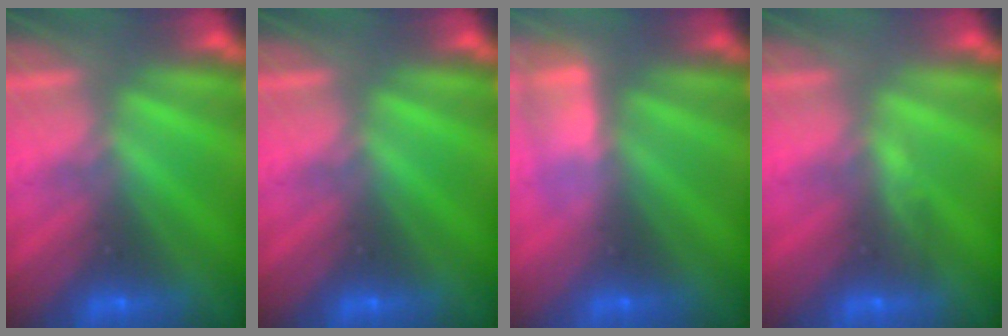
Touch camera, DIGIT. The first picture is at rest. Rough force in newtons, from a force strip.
{"total": 0.0}
{"total": 2.9}
{"total": 2.6}